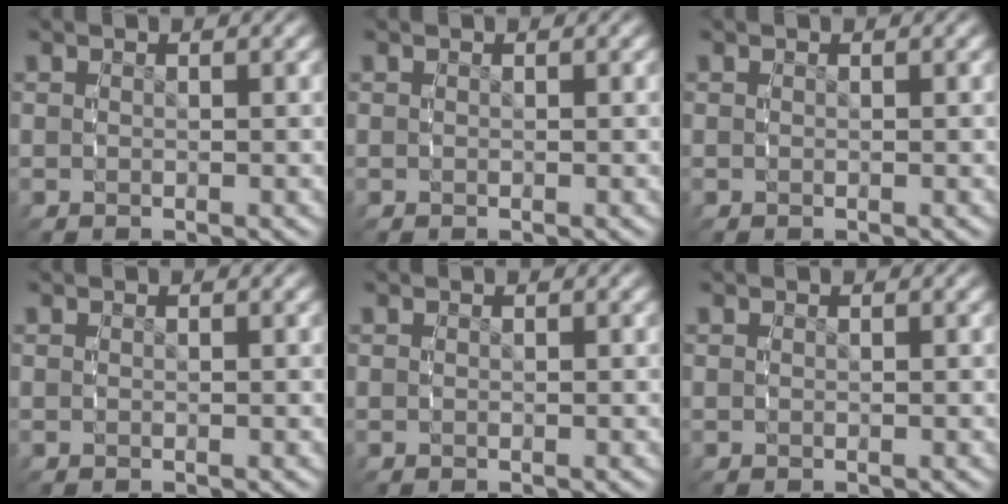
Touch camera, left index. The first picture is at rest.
{"total": 0.0}
{"total": 0.0}
{"total": 0.0}
{"total": 0.0}
{"total": 0.0}